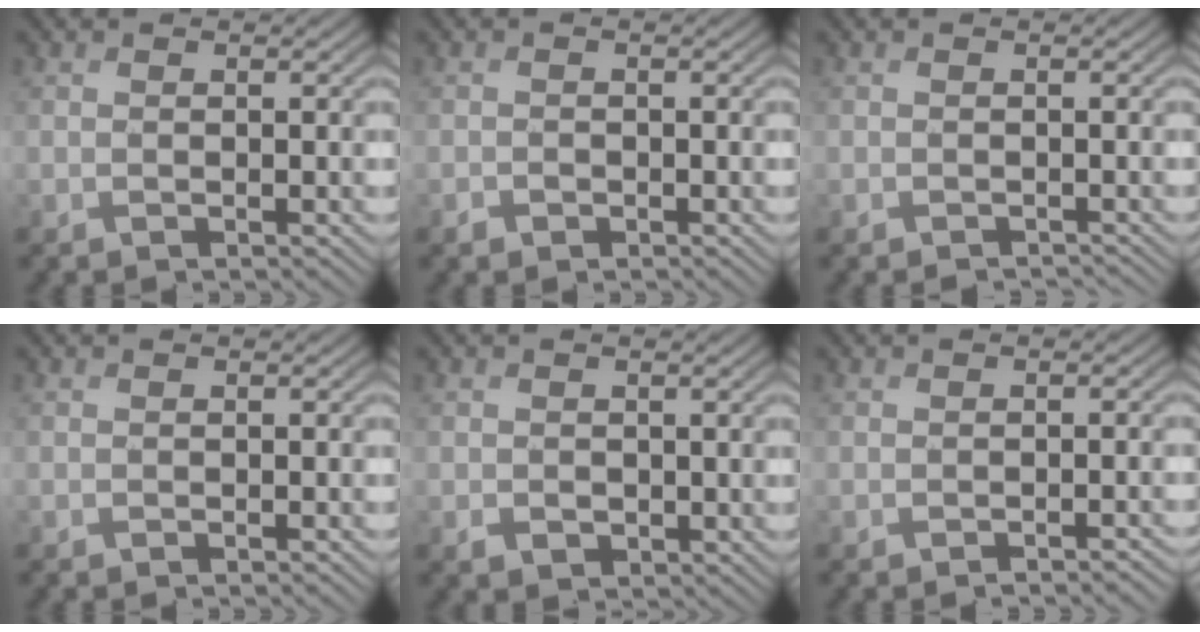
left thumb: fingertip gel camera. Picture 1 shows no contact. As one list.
[{"total": 1.0, "force": [-0.6, 0.7, 0.3], "torque": [-0.004, -0.003, -0.013]}, {"total": 1.0, "force": [-1.0, 0.1, 0.1], "torque": [-0.001, -0.004, -0.016]}, {"total": 0.0}, {"total": 1.6, "force": [0.1, 1.4, 0.6], "torque": [-0.019, -0.010, 0.004]}, {"total": 1.0, "force": [-0.8, 0.1, 0.7], "torque": [-0.007, 0.000, -0.013]}]